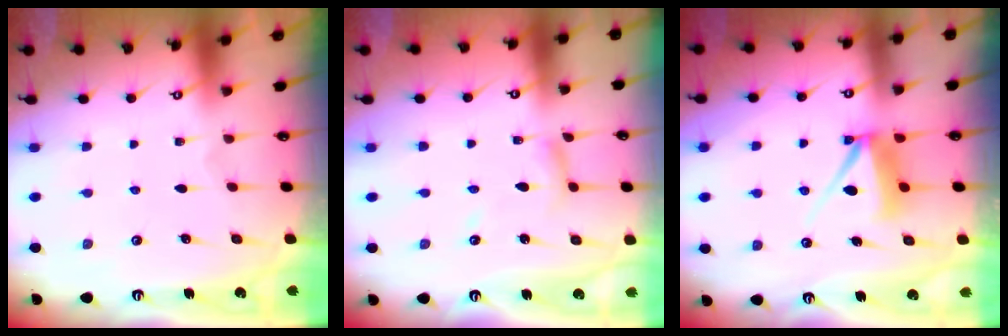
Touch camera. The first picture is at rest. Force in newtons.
{"total": 6.0, "press": 6.0, "slide": 0.5}
{"total": 6.9, "press": 6.8, "slide": 0.9}